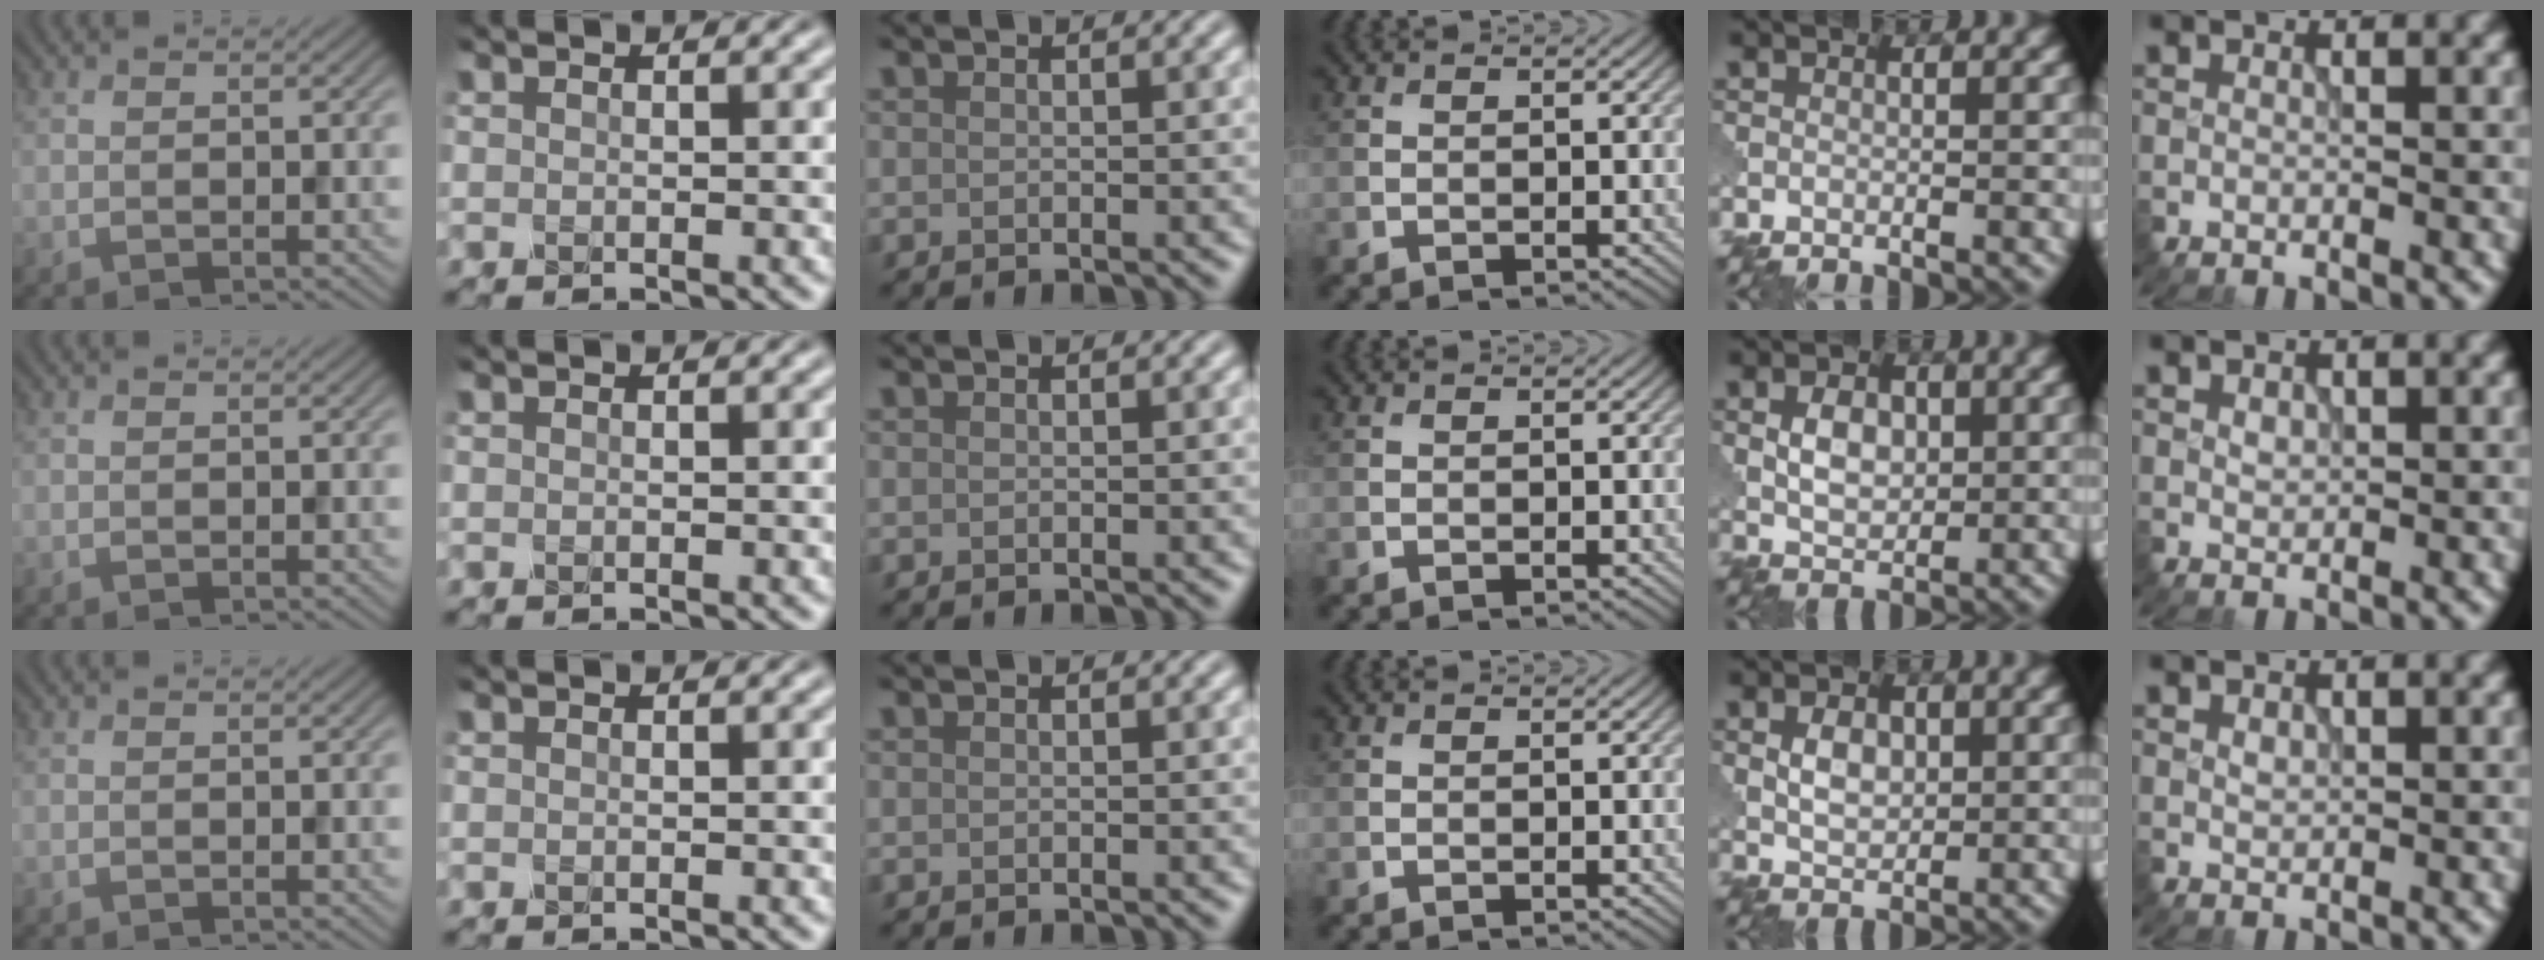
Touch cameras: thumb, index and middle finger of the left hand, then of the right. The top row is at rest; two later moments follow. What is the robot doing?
{"motion": "close", "object": "eyeshadow palette"}